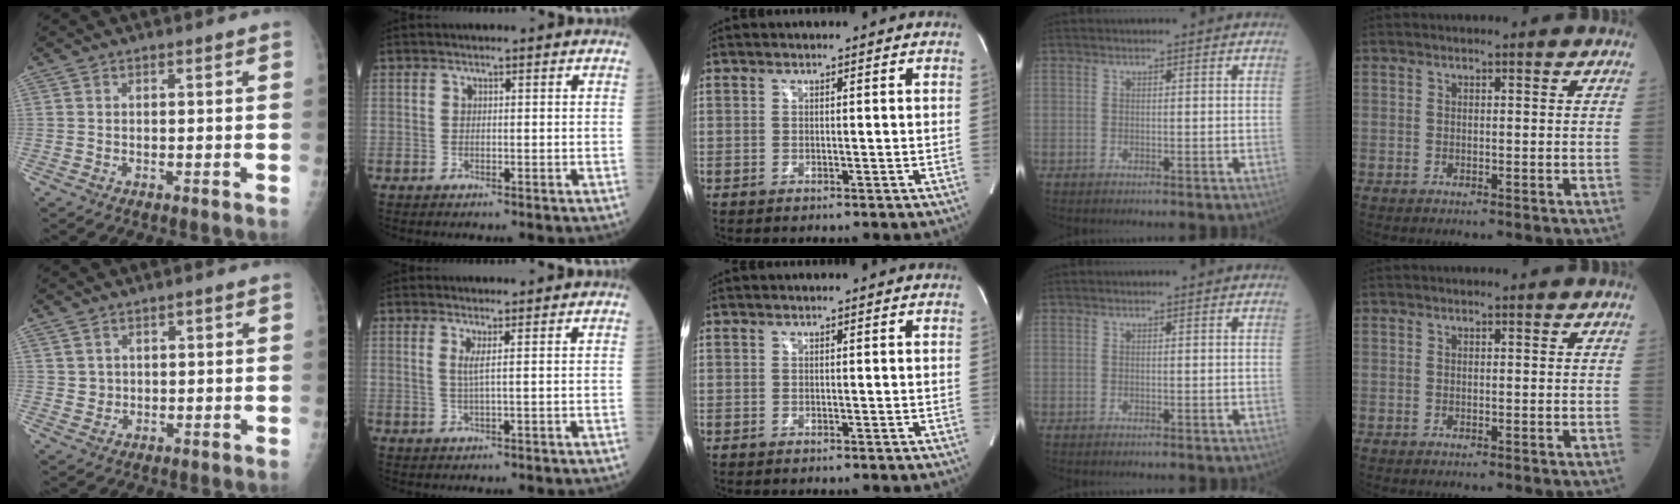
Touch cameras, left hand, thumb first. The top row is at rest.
{"thumb": {"total": 2.2, "force": [0.8, 2.0, 0.4], "torque": [0.009, -0.004, 0.014]}, "index": {"total": 1.5, "force": [0.4, -0.5, 1.4], "torque": [-0.035, -0.007, 0.009]}}